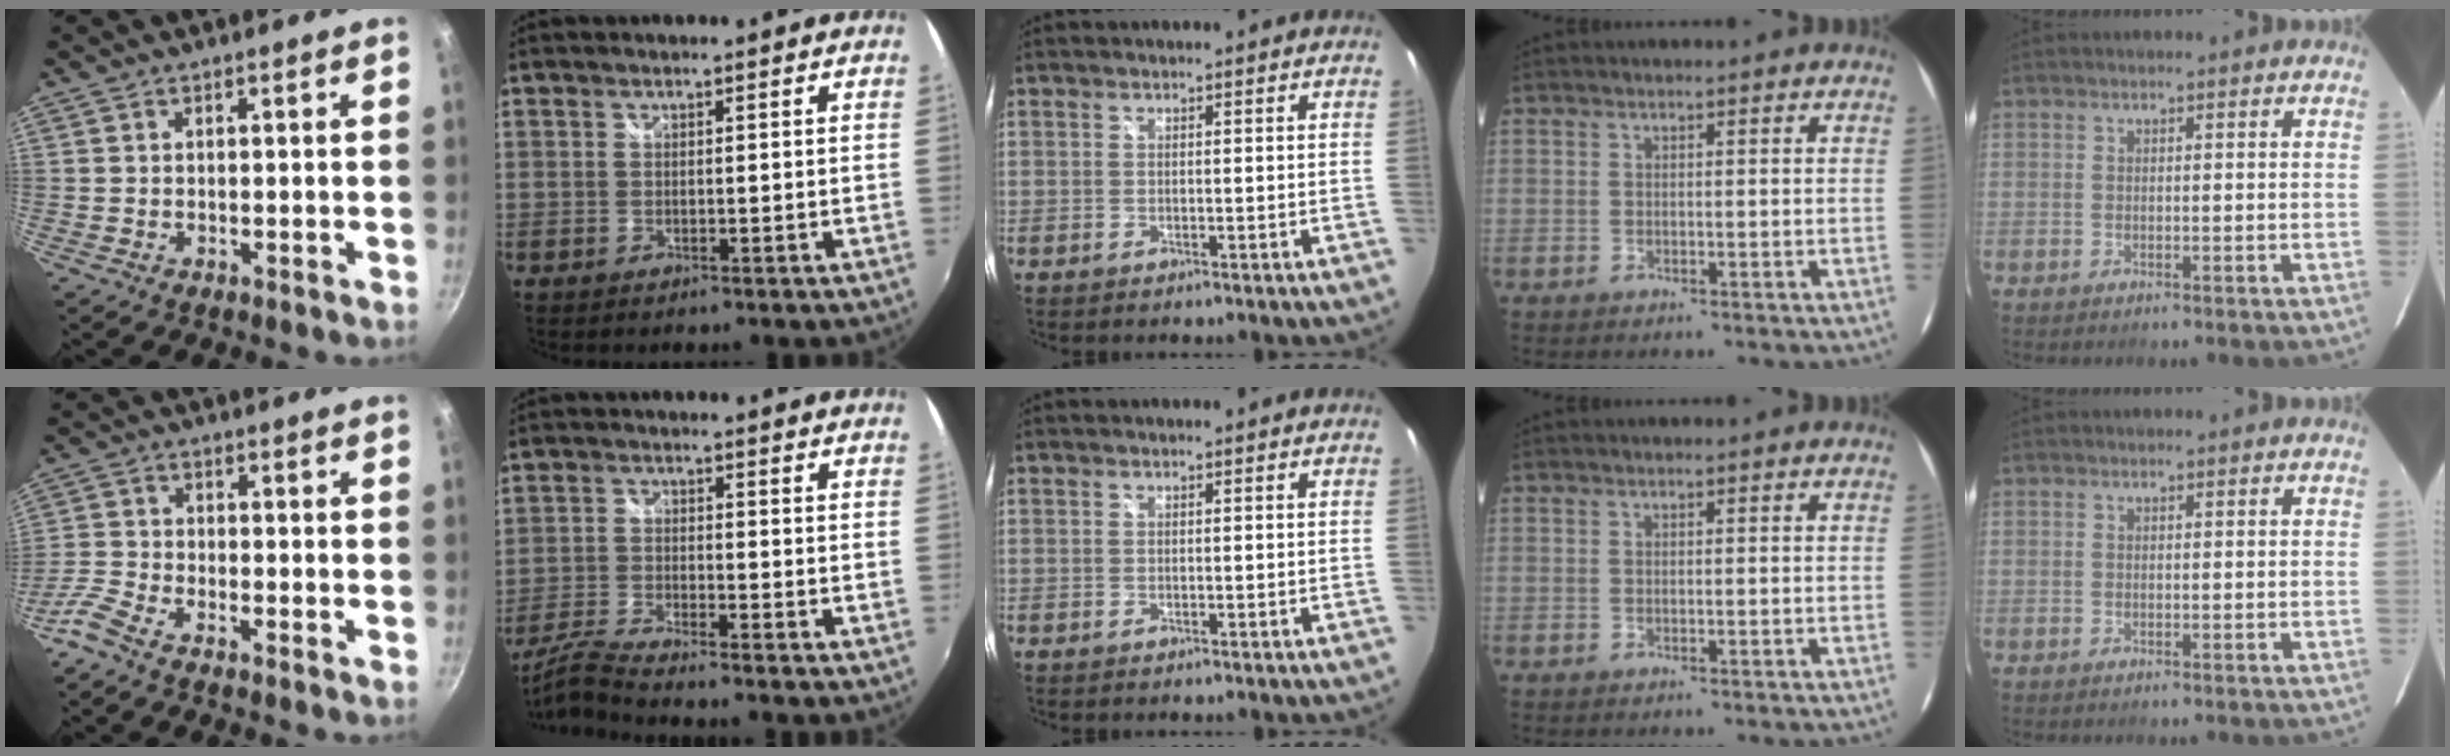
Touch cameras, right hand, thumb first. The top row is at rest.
{"thumb": {"total": 4.6, "force": [-3.9, 1.2, 2.2], "torque": [-0.062, 0.028, -0.093]}, "index": {"total": 9.5, "force": [-8.4, -0.1, 4.5], "torque": [-0.113, -0.026, -0.159]}}